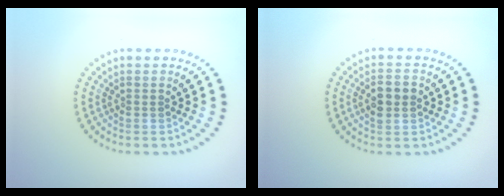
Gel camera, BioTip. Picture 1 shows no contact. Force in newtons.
{"total": 2.5, "press": 2.5, "slide": 0.2}